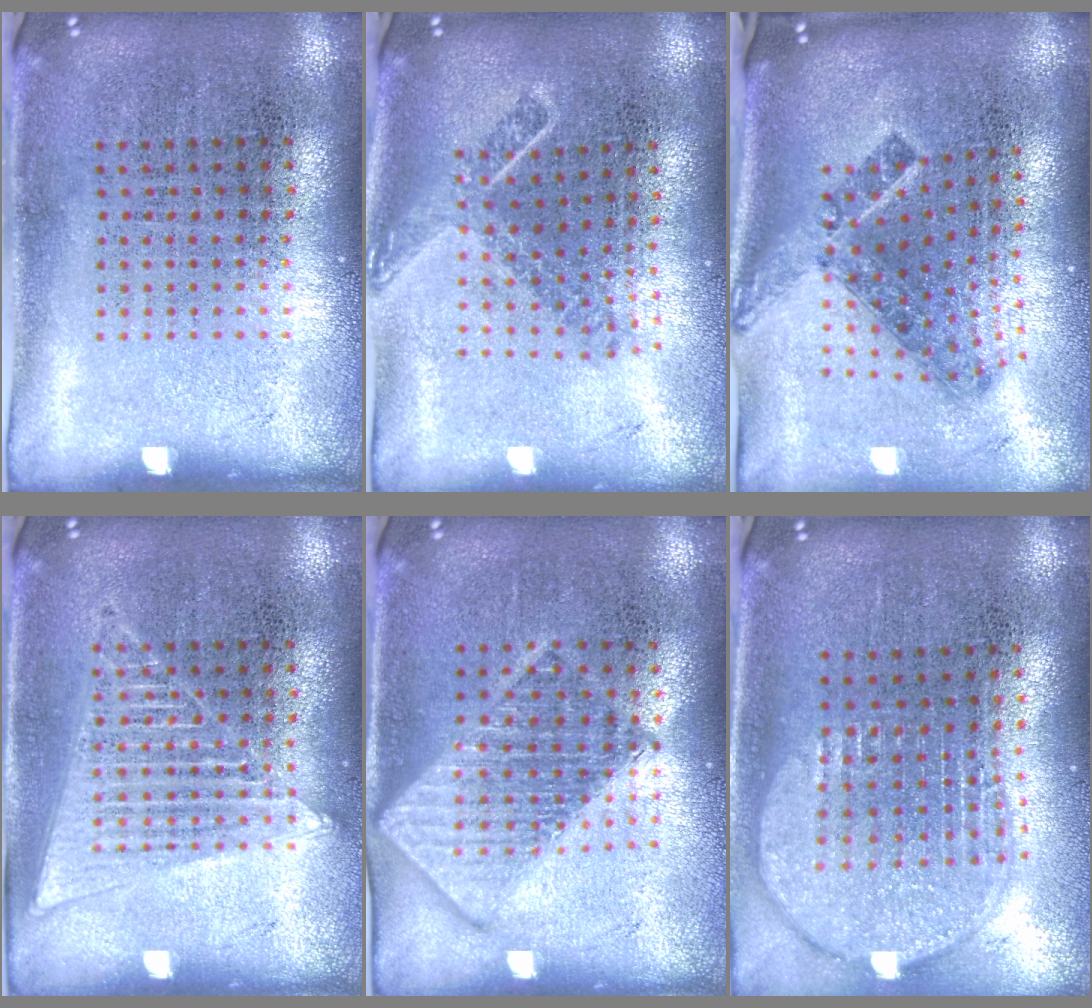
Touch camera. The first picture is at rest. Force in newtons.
{"total": 1.8, "press": 1.3, "slide": 1.3}
{"total": 1.5, "press": 1.1, "slide": 1.1}
{"total": 1.3, "press": 1.3, "slide": 0.1}
{"total": 2.0, "press": 2.0, "slide": 0.2}
{"total": 2.0, "press": 1.7, "slide": 1.1}